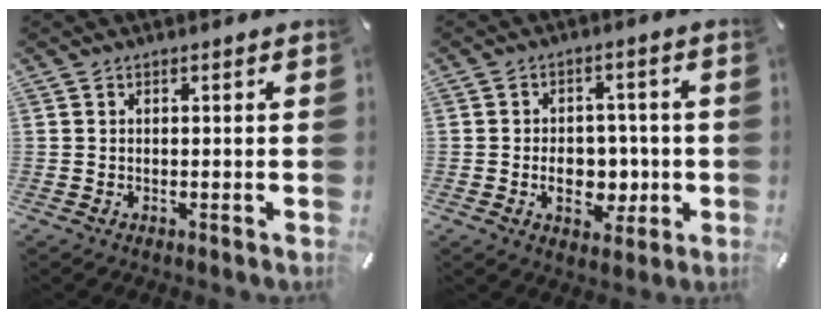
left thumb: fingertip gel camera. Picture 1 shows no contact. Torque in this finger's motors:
{"motor_torque": [0.16, 0.89, 0.74, 0.12, 0.12]}